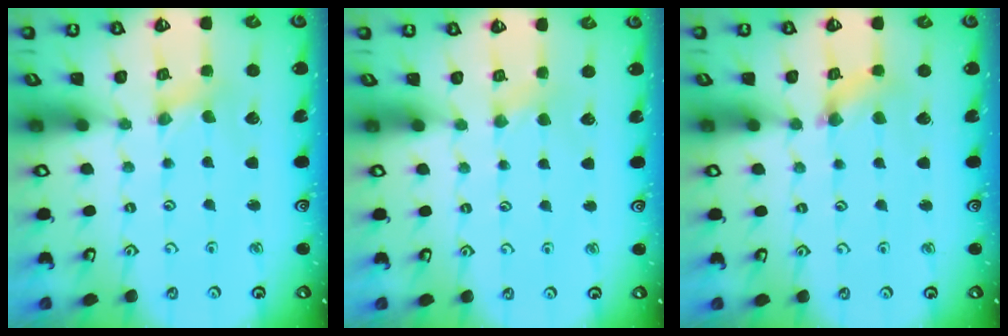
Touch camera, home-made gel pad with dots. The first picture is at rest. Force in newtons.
{"total": 1.2, "press": 1.1, "slide": 0.3}
{"total": 2.4, "press": 2.4, "slide": 0.2}